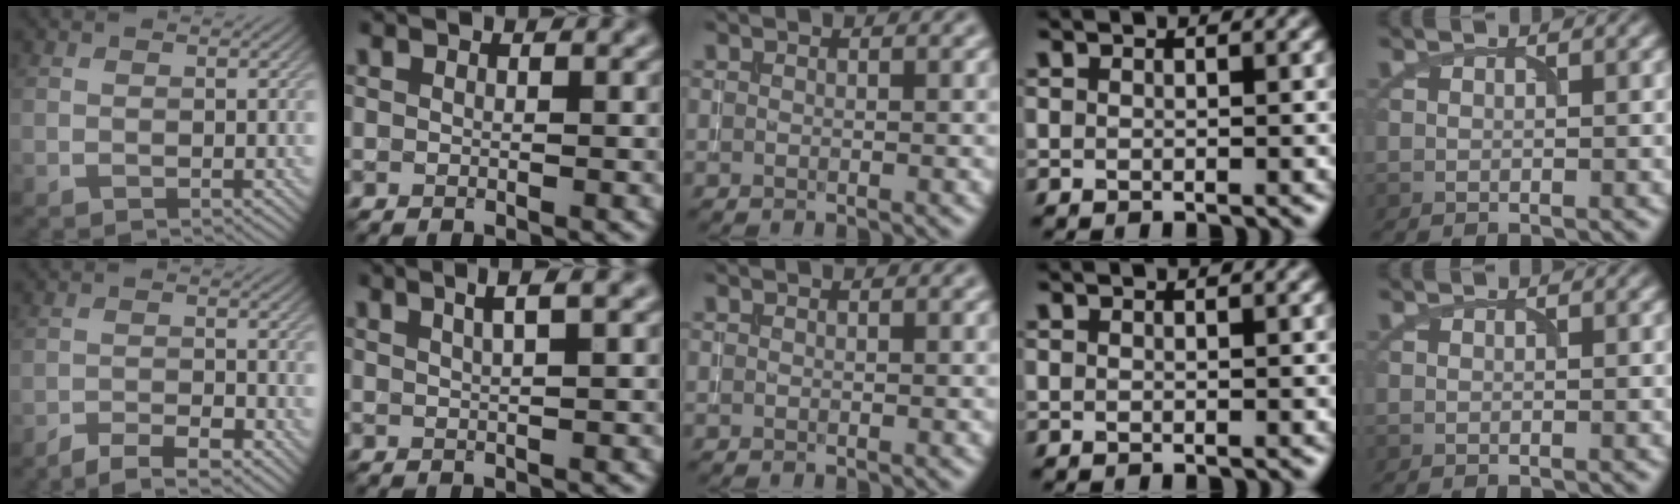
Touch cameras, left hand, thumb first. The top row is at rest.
{"thumb": {"total": 4.2, "force": [-3.3, 1.0, 2.3], "torque": [-0.043, 0.002, -0.058]}, "index": {"total": 2.4, "force": [1.3, 0.4, 1.9], "torque": [-0.021, 0.007, 0.015]}}